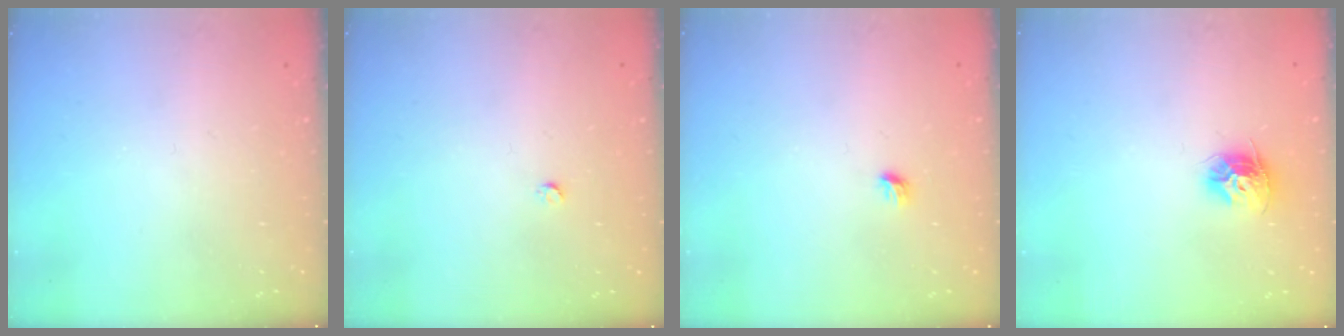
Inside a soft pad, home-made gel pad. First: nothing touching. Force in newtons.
{"total": 2.4, "press": 2.4, "slide": 0.3}
{"total": 3.7, "press": 3.6, "slide": 1.0}
{"total": 9.9, "press": 9.9, "slide": 0.5}